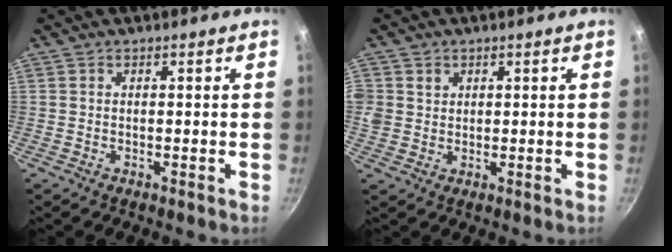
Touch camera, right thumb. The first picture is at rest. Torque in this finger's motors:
{"motor_torque": [-0.67, 0.78, 0.53, 0.41, 0.05]}